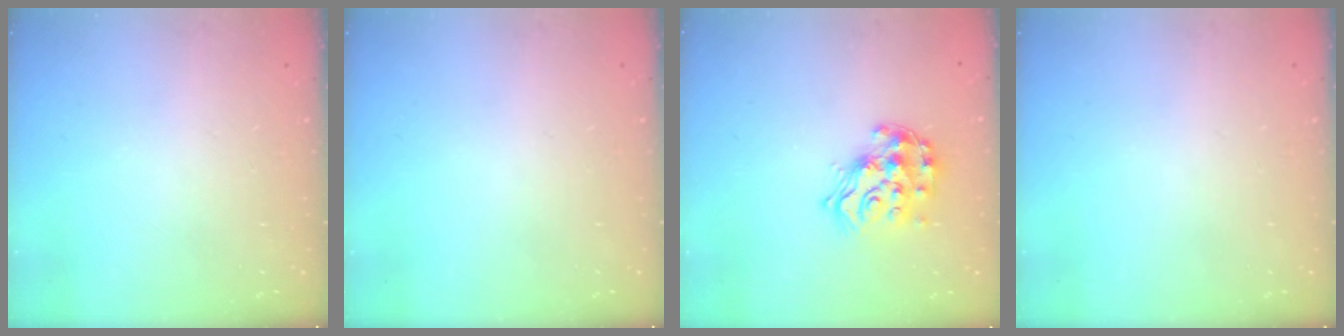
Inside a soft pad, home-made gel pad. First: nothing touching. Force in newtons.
{"total": 0.0}
{"total": 14.2, "press": 14.1, "slide": 1.1}
{"total": 0.0}